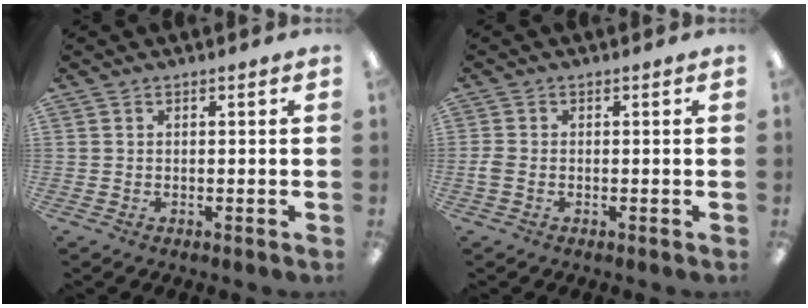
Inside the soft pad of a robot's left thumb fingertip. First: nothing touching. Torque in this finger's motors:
{"motor_torque": [-0.06, 0.07, 0.29, -0.29, 0.00]}